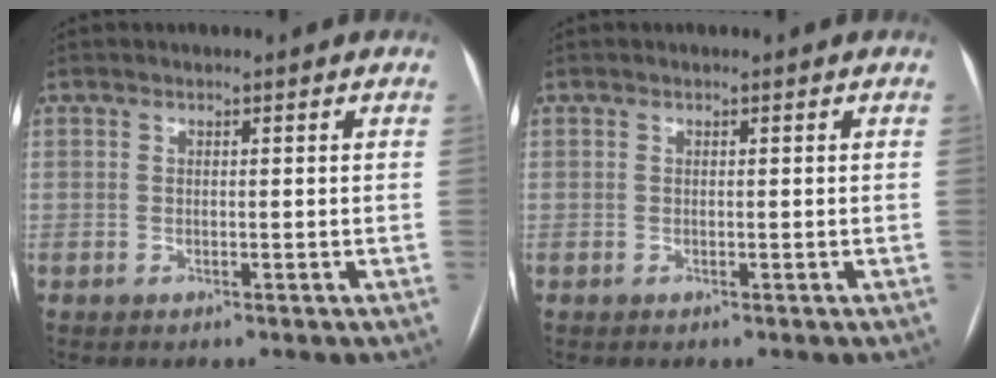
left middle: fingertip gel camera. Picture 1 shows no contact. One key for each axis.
{"total": 0.0}